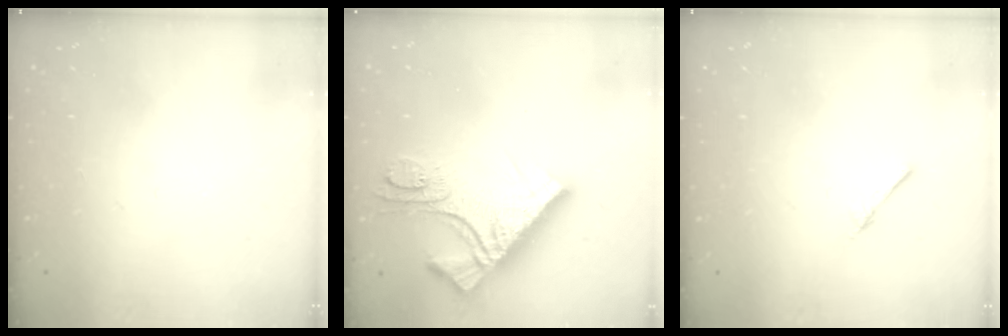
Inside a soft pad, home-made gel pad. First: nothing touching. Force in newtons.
{"total": 15.9, "press": 15.8, "slide": 1.7}
{"total": 2.4, "press": 2.4, "slide": 0.3}